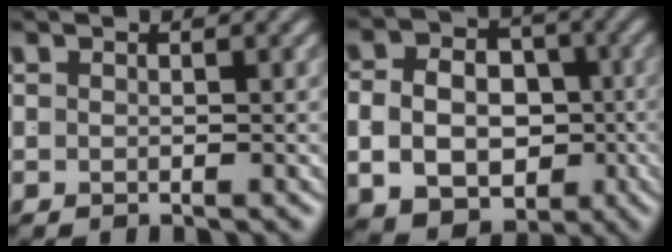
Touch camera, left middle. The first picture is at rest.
{"total": 9.7, "force": [-2.5, 7.7, 5.4], "torque": [-0.087, -0.028, -0.033]}